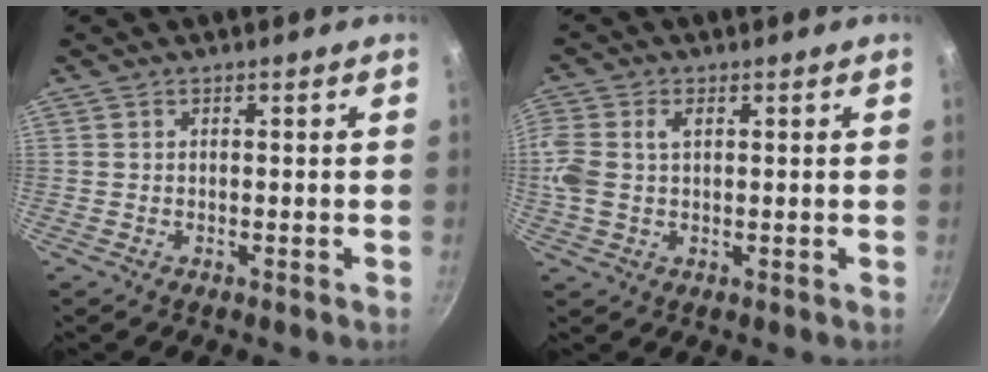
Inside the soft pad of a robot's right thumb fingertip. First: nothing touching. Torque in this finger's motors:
{"motor_torque": [0.06, 0.22, 0.73, -0.07, 0.21]}